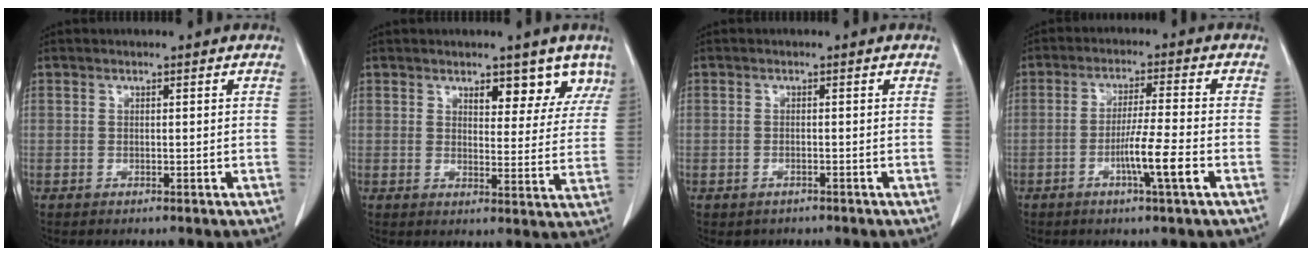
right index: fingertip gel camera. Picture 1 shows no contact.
{"total": 6.3, "force": [4.8, 2.7, 3.1], "torque": [-0.016, -0.009, 0.056]}
{"total": 1.2, "force": [-0.7, 0.8, 0.5], "torque": [-0.013, 0.000, -0.005]}
{"total": 7.3, "force": [-2.8, -0.6, 6.7], "torque": [-0.117, -0.011, -0.052]}